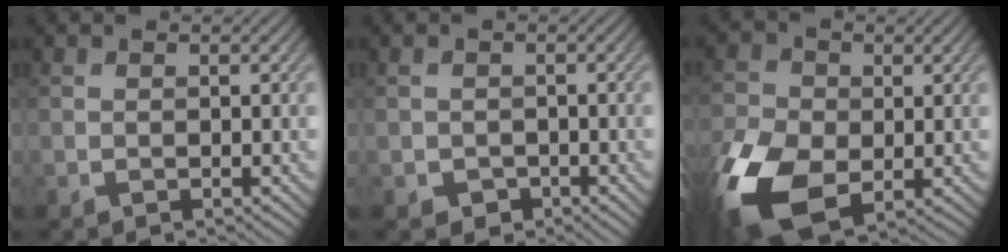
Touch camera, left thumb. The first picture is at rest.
{"total": 1.9, "force": [-0.9, 1.6, 0.5], "torque": [-0.006, -0.009, -0.018]}
{"total": 12.6, "force": [-4.3, 8.0, 8.8], "torque": [-0.229, -0.034, -0.081]}